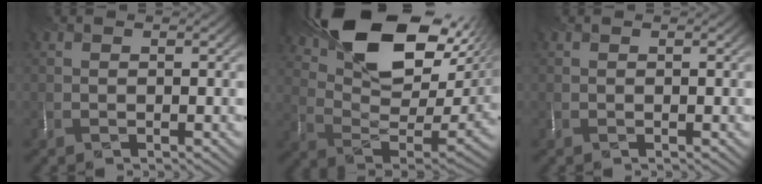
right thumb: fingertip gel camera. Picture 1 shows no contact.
{"total": 18.8, "force": [10.4, 8.6, 13.0], "torque": [-0.236, 0.014, 0.183]}
{"total": 0.0}